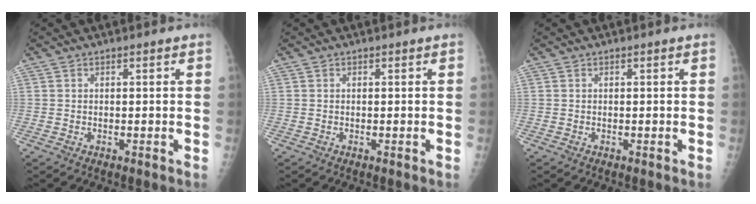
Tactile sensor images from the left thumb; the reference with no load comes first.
{"total": 0.0}
{"total": 0.0}